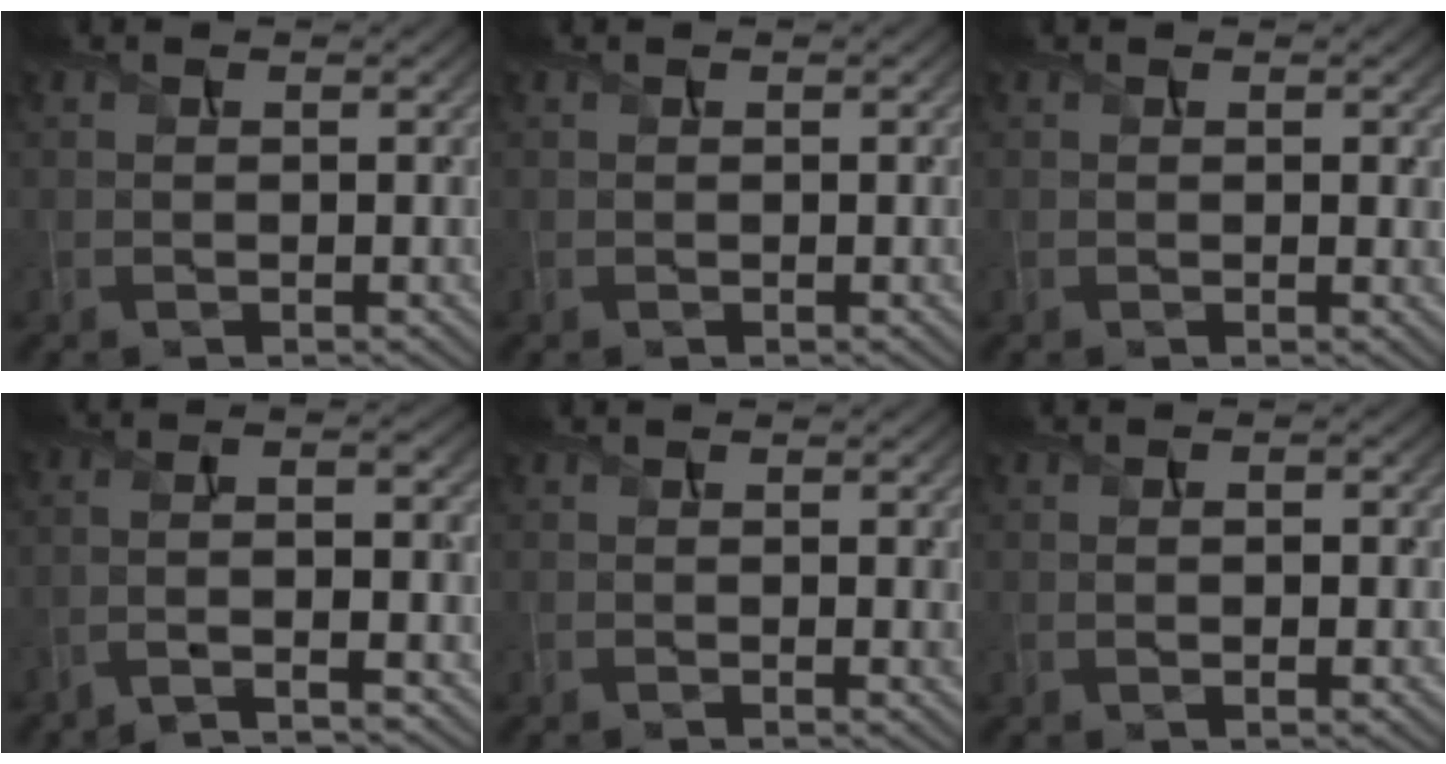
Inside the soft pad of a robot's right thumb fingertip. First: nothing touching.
{"total": 0.0}
{"total": 0.9, "force": [0.3, 0.4, 0.8], "torque": [-0.010, -0.005, 0.004]}
{"total": 7.4, "force": [-4.7, 1.2, 5.5], "torque": [-0.079, 0.010, -0.087]}
{"total": 0.9, "force": [0.0, 0.1, 0.9], "torque": [-0.012, -0.005, -0.001]}
{"total": 2.3, "force": [0.1, 1.3, 2.0], "torque": [-0.019, -0.010, 0.005]}